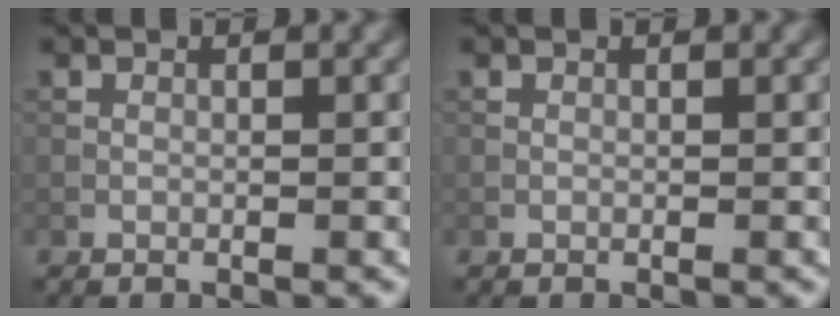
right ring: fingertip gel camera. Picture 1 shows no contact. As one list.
[{"total": 0.0}]